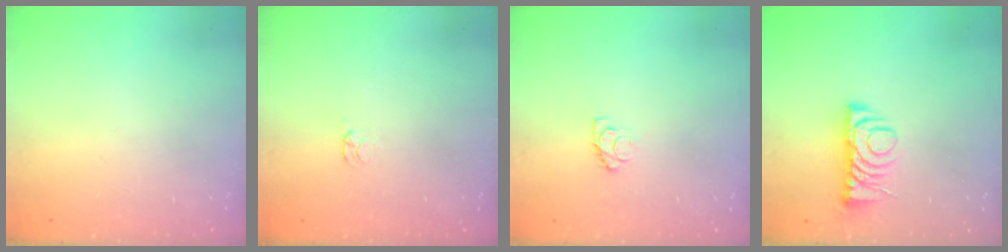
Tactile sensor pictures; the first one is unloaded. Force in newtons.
{"total": 1.6, "press": 1.6, "slide": 0.4}
{"total": 3.6, "press": 3.6, "slide": 0.4}
{"total": 7.0, "press": 7.0, "slide": 0.7}